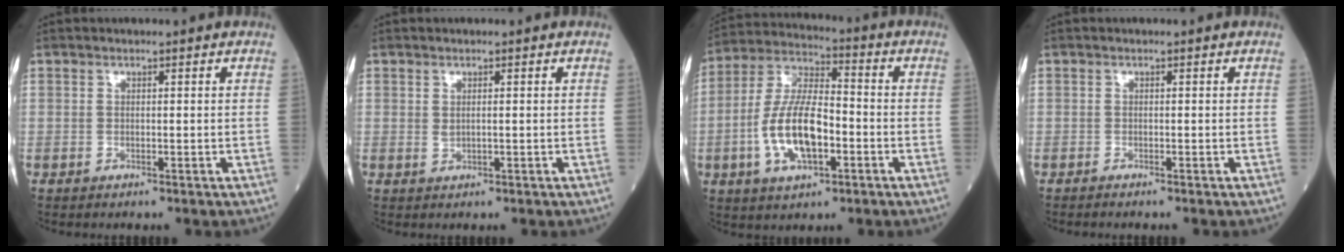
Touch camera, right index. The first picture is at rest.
{"total": 1.2, "force": [0.2, 0.5, 1.1], "torque": [-0.023, -0.003, 0.008]}
{"total": 13.4, "force": [-3.3, 5.2, 11.8], "torque": [-0.244, 0.011, -0.062]}
{"total": 1.0, "force": [-0.9, -0.1, 0.4], "torque": [-0.006, 0.001, -0.015]}